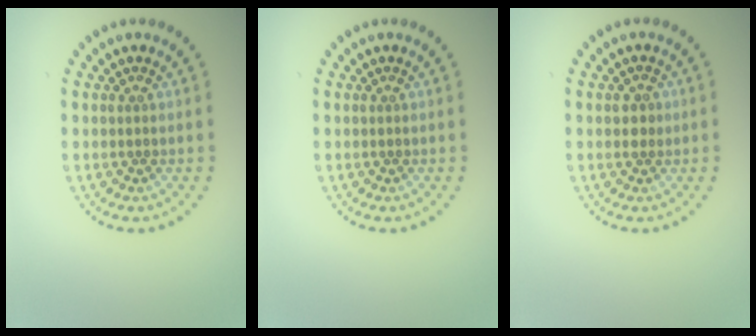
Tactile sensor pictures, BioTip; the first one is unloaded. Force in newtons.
{"total": 0.0}
{"total": 1.3, "press": 1.3, "slide": 0.1}